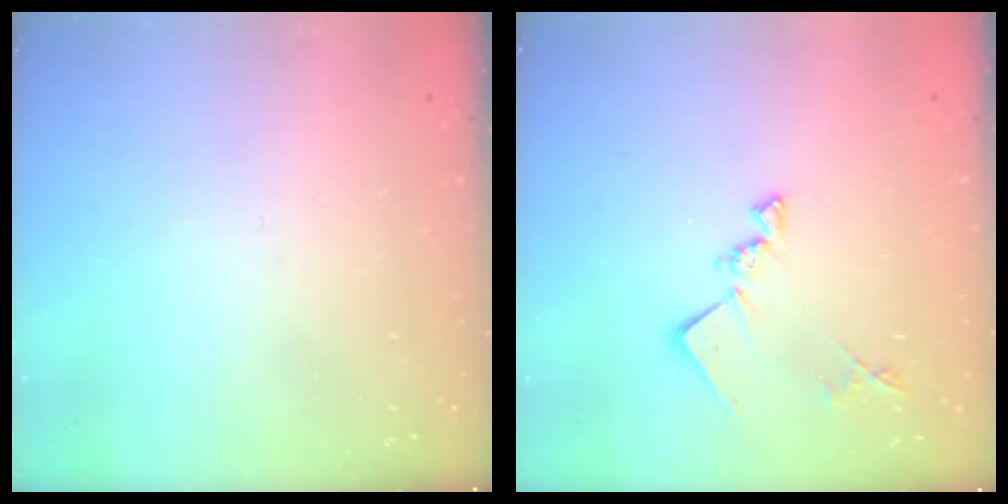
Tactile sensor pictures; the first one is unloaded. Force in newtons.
{"total": 12.5, "press": 12.5, "slide": 0.3}